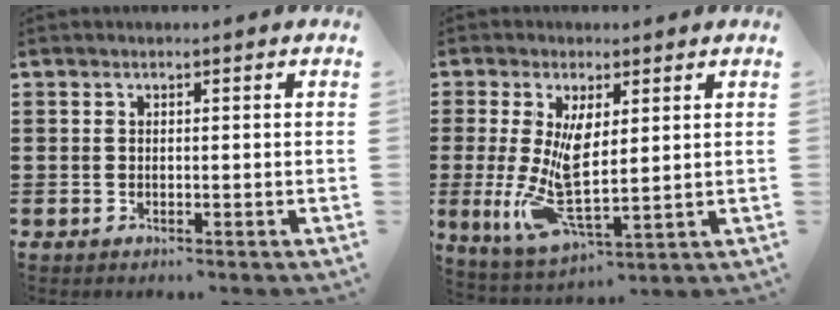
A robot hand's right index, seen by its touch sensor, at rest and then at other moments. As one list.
[{"total": 8.7, "force": [1.3, 3.1, 8.1], "torque": [-0.165, -0.021, 0.026]}]